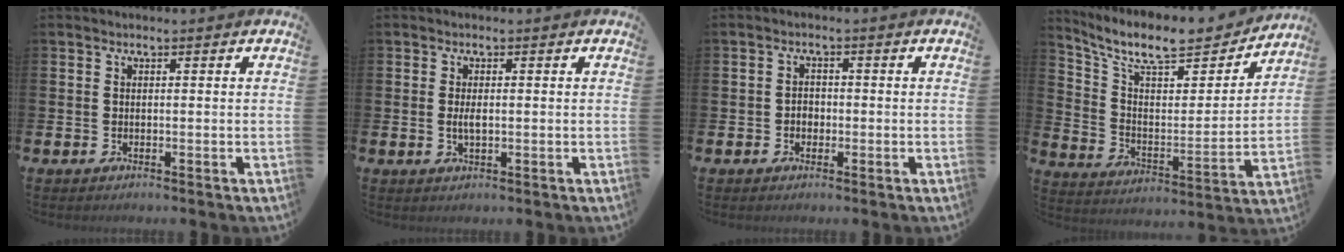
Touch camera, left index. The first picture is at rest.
{"total": 1.8, "force": [0.0, 0.7, 1.7], "torque": [-0.029, 0.000, -0.002]}
{"total": 1.8, "force": [-0.4, 1.5, 0.8], "torque": [-0.005, 0.001, -0.014]}
{"total": 9.6, "force": [8.3, 2.9, 4.0], "torque": [-0.114, -0.058, 0.142]}